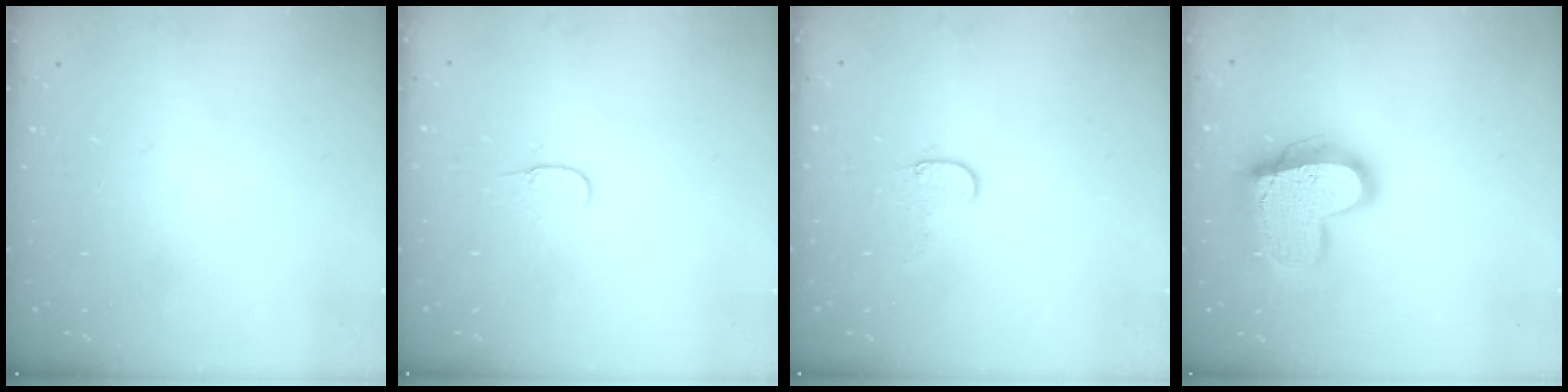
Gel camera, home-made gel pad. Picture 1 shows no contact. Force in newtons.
{"total": 4.9, "press": 4.9, "slide": 0.4}
{"total": 5.5, "press": 5.5, "slide": 0.5}
{"total": 18.2, "press": 18.2, "slide": 1.6}